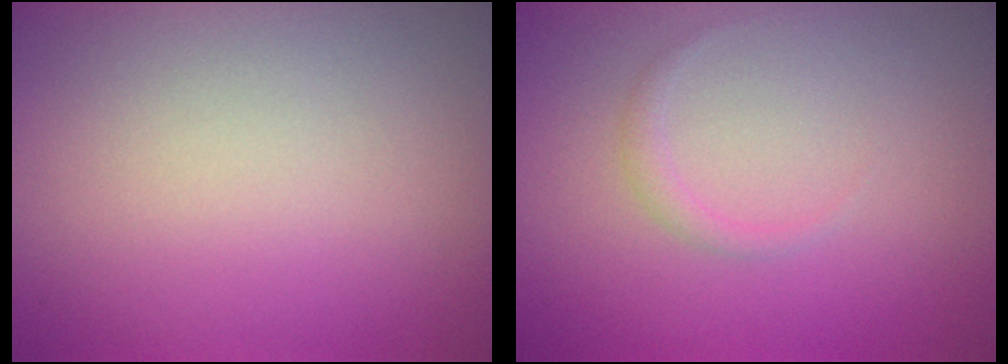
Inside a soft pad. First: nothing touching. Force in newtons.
{"total": 0.8, "press": 0.8, "slide": 0.1}